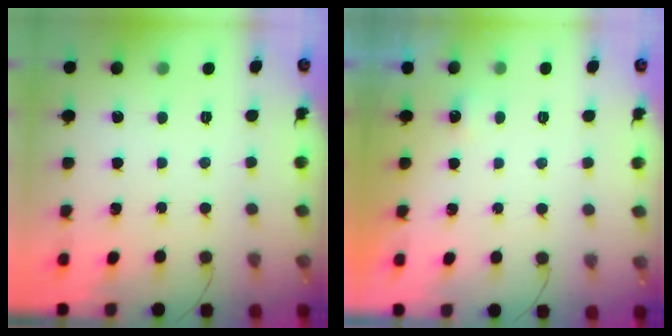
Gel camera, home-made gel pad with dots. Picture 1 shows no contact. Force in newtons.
{"total": 3.3, "press": 0.9, "slide": 3.2}